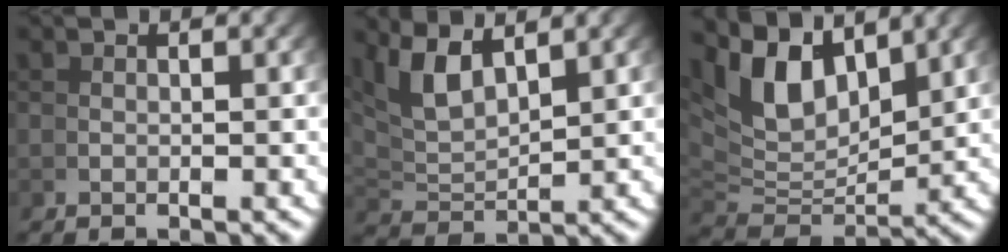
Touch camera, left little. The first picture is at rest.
{"total": 5.6, "force": [2.3, 3.3, 3.9], "torque": [-0.099, -0.016, 0.054]}
{"total": 9.7, "force": [3.8, 6.0, 6.6], "torque": [-0.138, -0.009, 0.072]}